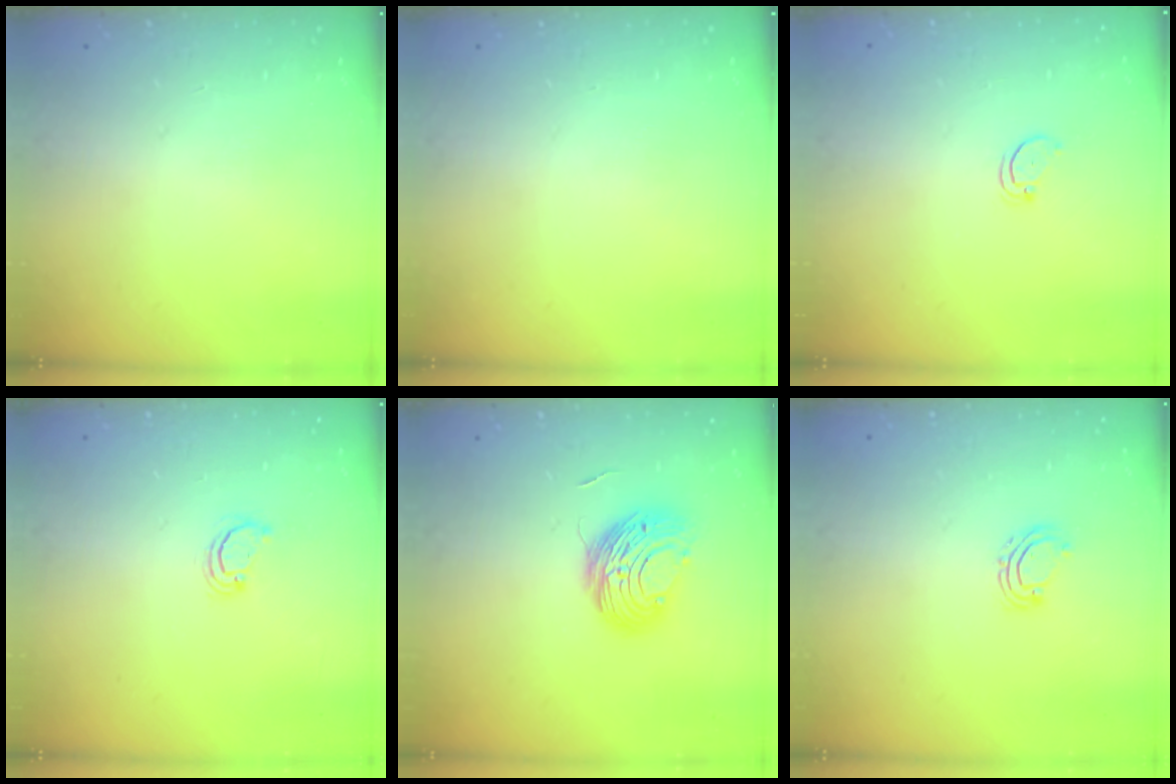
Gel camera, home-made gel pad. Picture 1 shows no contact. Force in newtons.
{"total": 0.0}
{"total": 2.7, "press": 2.7, "slide": 0.2}
{"total": 2.6, "press": 2.6, "slide": 0.3}
{"total": 9.9, "press": 9.9, "slide": 0.9}
{"total": 5.6, "press": 5.6, "slide": 0.4}